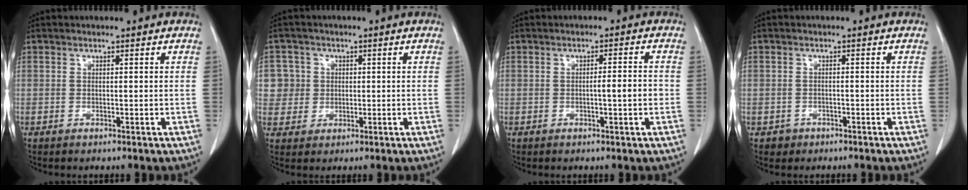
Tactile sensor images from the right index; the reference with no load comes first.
{"total": 5.3, "force": [1.0, 5.2, 0.1], "torque": [0.009, 0.013, 0.021]}
{"total": 3.0, "force": [-0.6, 0.2, 2.9], "torque": [-0.046, 0.000, -0.009]}
{"total": 1.9, "force": [-1.0, 1.6, -0.1], "torque": [0.000, 0.008, -0.016]}